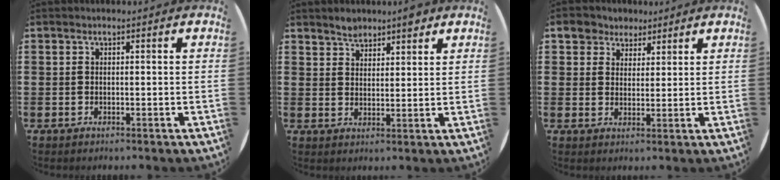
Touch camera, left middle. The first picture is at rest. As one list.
[{"total": 3.8, "force": [3.3, 1.6, 0.9], "torque": [-0.014, -0.002, 0.060]}, {"total": 4.4, "force": [3.3, 2.8, 0.2], "torque": [-0.014, 0.006, 0.061]}]